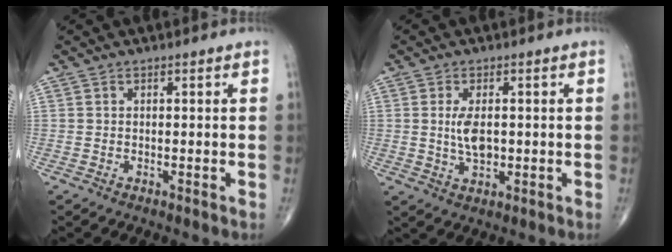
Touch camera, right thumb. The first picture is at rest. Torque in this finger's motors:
{"motor_torque": [-0.41, 0.18, 0.14, 0.05, 0.03]}